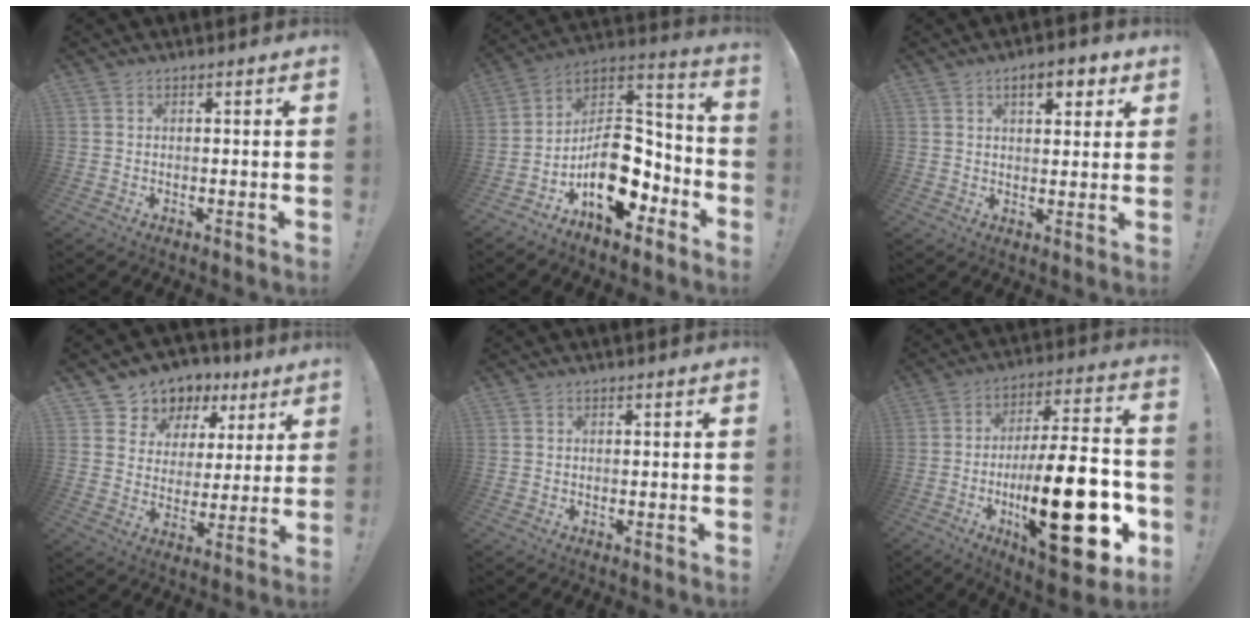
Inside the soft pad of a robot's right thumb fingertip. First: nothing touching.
{"total": 17.9, "force": [-6.0, 11.6, 12.3], "torque": [-0.184, 0.032, -0.084]}
{"total": 7.0, "force": [3.7, 3.1, 5.1], "torque": [-0.064, -0.010, 0.058]}
{"total": 8.2, "force": [4.4, 6.7, 1.4], "torque": [-0.022, -0.041, 0.090]}
{"total": 0.0}
{"total": 29.8, "force": [-7.5, 10.6, 26.9], "torque": [-0.430, 0.035, -0.108]}